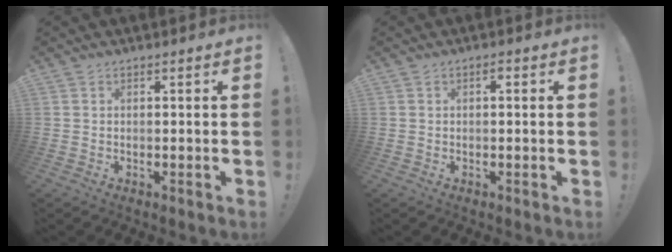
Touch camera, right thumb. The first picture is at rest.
{"total": 0.9, "force": [-0.2, 0.3, 0.8], "torque": [-0.012, 0.004, -0.007]}